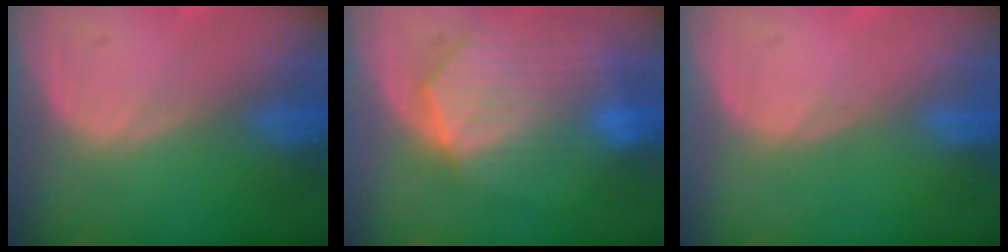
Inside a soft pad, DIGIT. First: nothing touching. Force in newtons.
{"total": 10.1, "press": 8.9, "slide": 4.8}
{"total": 0.0}